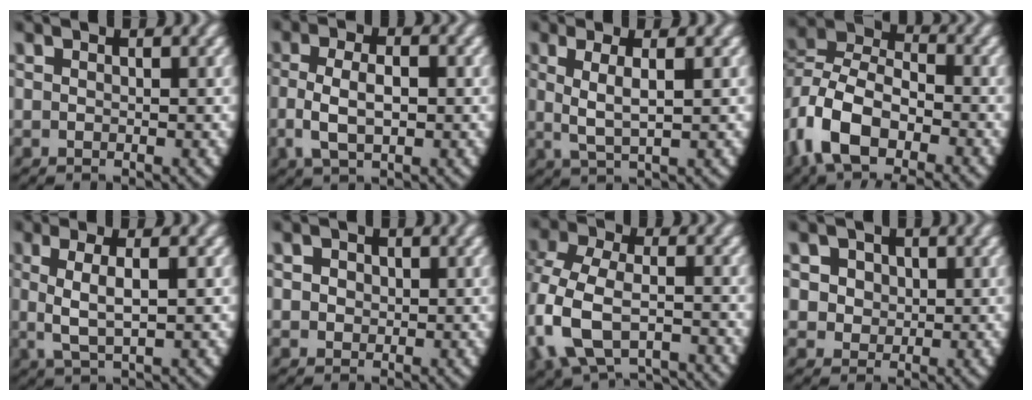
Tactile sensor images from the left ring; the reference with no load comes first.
{"total": 4.0, "force": [-0.6, 2.2, 3.3], "torque": [-0.074, -0.007, -0.001]}
{"total": 3.6, "force": [0.8, 1.1, 3.3], "torque": [-0.076, 0.000, 0.022]}
{"total": 11.8, "force": [-1.8, 9.4, 7.0], "torque": [-0.158, -0.010, -0.040]}
{"total": 4.0, "force": [0.7, 1.4, 3.7], "torque": [-0.087, -0.003, 0.022]}
{"total": 2.4, "force": [0.7, 2.1, 0.9], "torque": [-0.018, 0.003, 0.011]}
{"total": 7.4, "force": [-3.4, 5.1, 4.1], "torque": [-0.131, -0.041, -0.038]}
{"total": 5.8, "force": [1.8, 4.9, 2.5], "torque": [-0.060, 0.002, 0.030]}